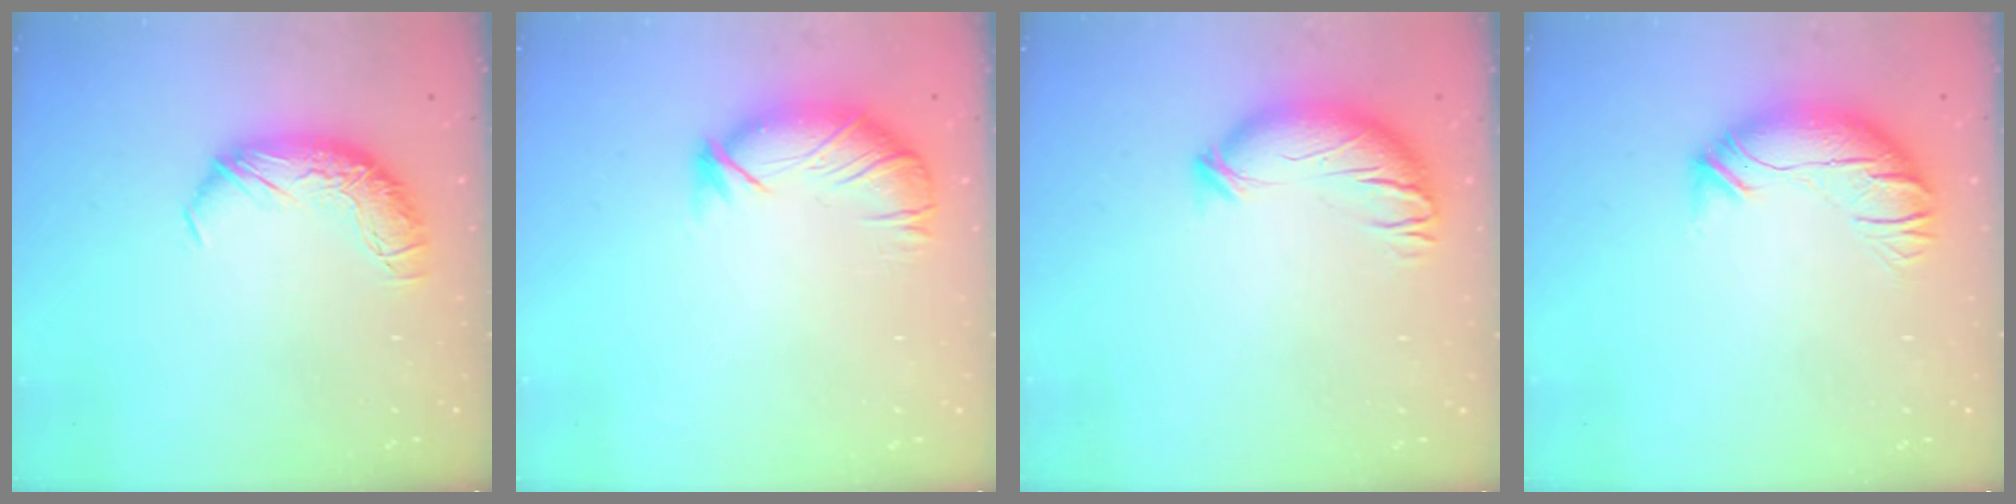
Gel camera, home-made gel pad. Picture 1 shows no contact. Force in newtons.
{"total": 2.7, "press": 2.4, "slide": 1.4}
{"total": 3.8, "press": 3.1, "slide": 2.2}
{"total": 2.5, "press": 0.8, "slide": 2.4}